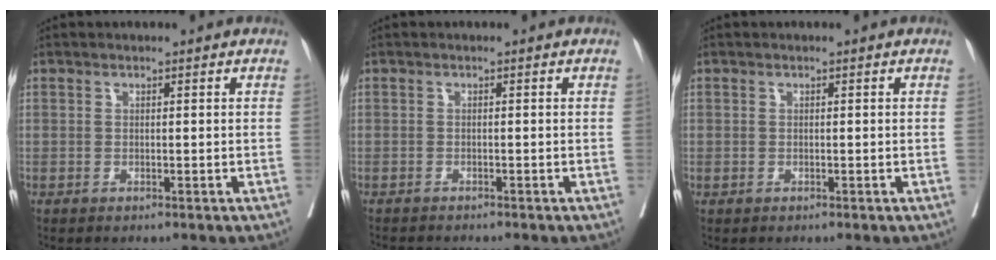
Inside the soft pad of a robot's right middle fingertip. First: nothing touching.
{"total": 4.0, "force": [-3.8, 0.4, 1.2], "torque": [-0.017, -0.009, -0.059]}
{"total": 0.0}